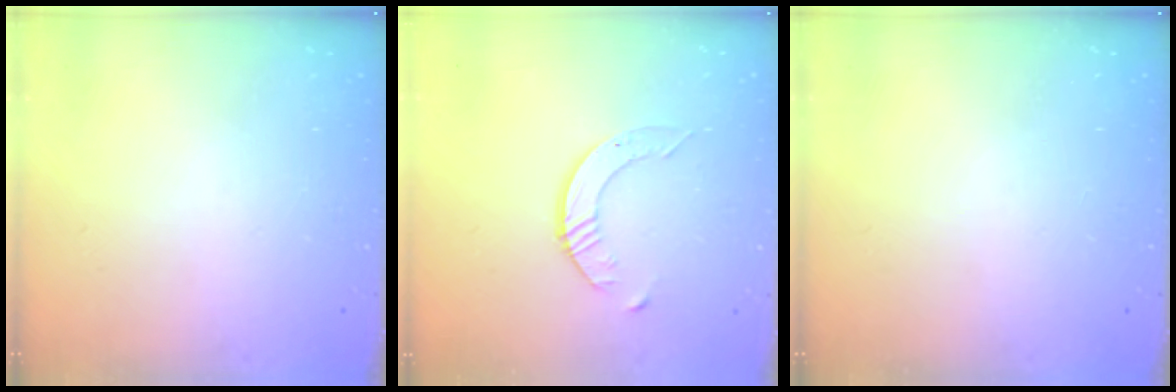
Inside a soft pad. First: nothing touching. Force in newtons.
{"total": 3.7, "press": 3.7, "slide": 0.4}
{"total": 0.0}